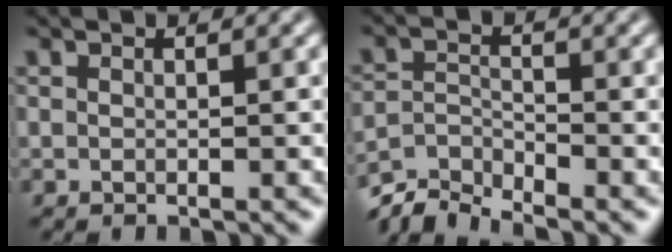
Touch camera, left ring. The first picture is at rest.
{"total": 4.2, "force": [-4.0, 0.9, 1.1], "torque": [-0.017, -0.006, -0.087]}